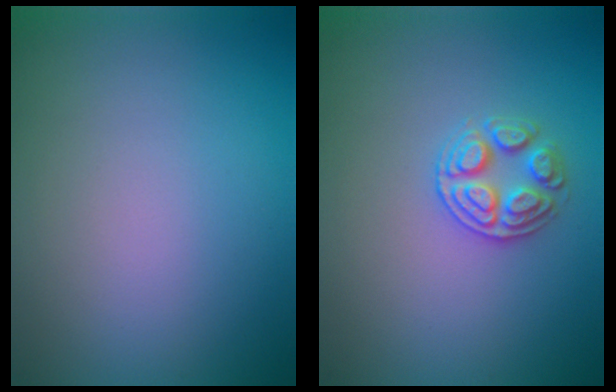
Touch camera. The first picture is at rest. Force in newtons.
{"total": 2.6, "press": 2.6, "slide": 0.5}